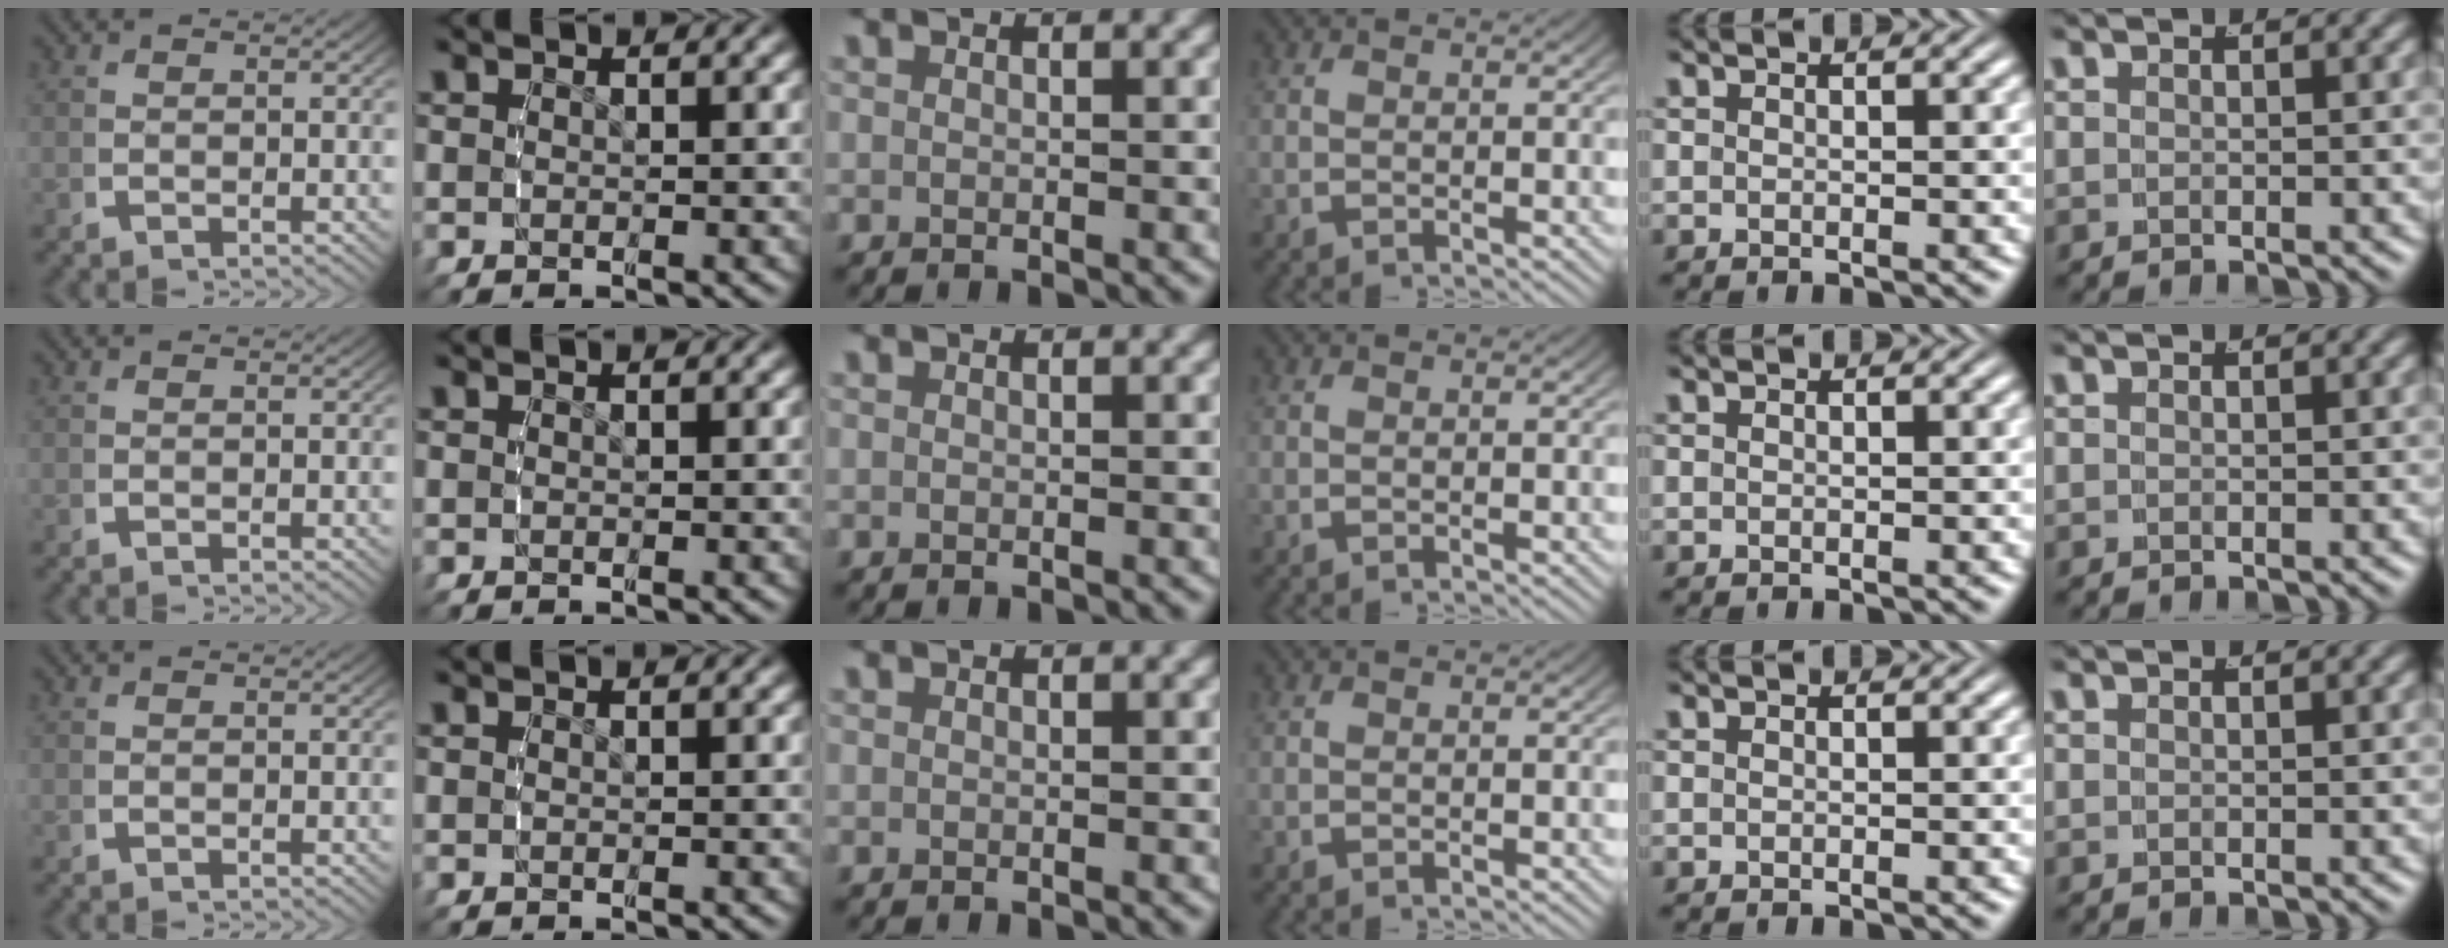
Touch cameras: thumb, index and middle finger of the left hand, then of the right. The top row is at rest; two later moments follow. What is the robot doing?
{"motion": "reach", "object": "paper towel"}